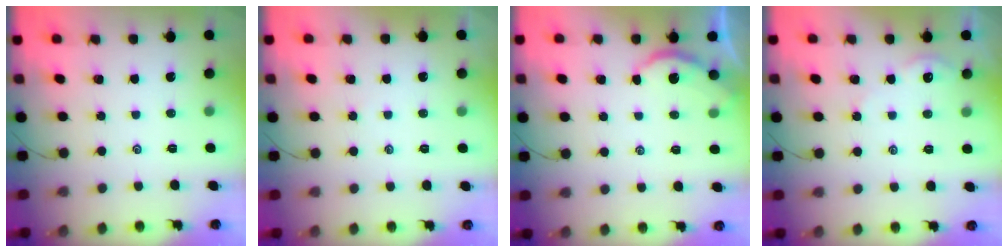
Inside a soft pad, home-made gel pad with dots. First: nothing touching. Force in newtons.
{"total": 1.9, "press": 1.8, "slide": 0.4}
{"total": 3.0, "press": 3.0, "slide": 0.3}
{"total": 1.7, "press": 1.7, "slide": 0.3}